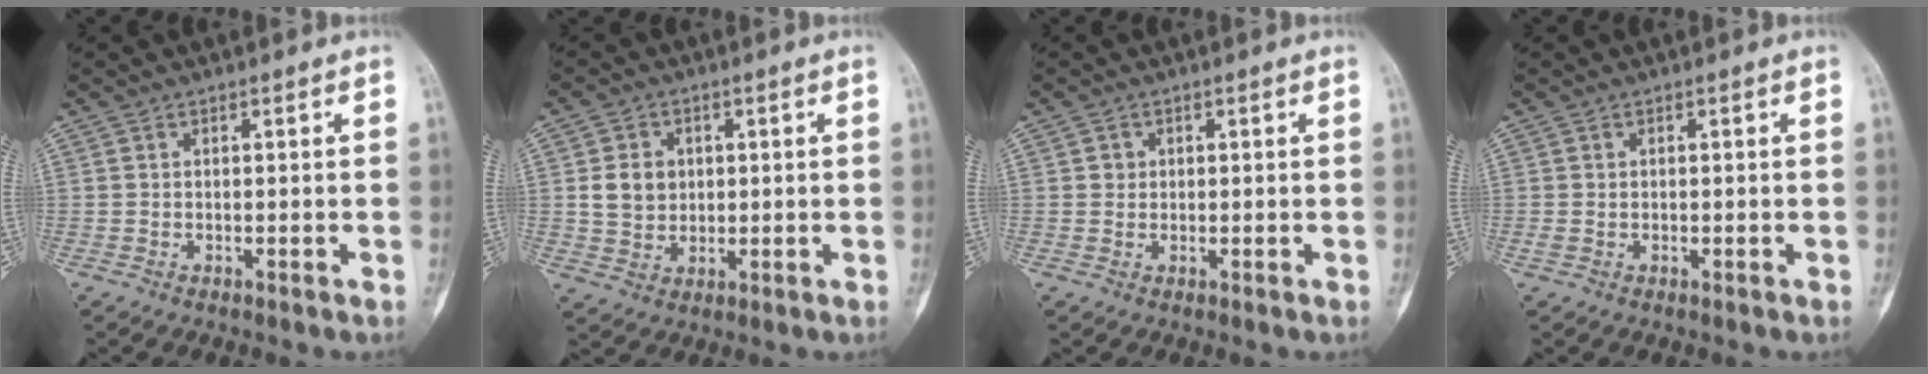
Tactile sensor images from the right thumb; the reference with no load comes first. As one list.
[{"total": 6.4, "force": [1.0, 5.3, 3.4], "torque": [-0.037, -0.006, 0.021]}, {"total": 1.4, "force": [0.3, 1.4, 0.3], "torque": [0.006, 0.002, 0.001]}, {"total": 0.7, "force": [0.0, 0.6, 0.4], "torque": [-0.012, 0.001, 0.002]}]